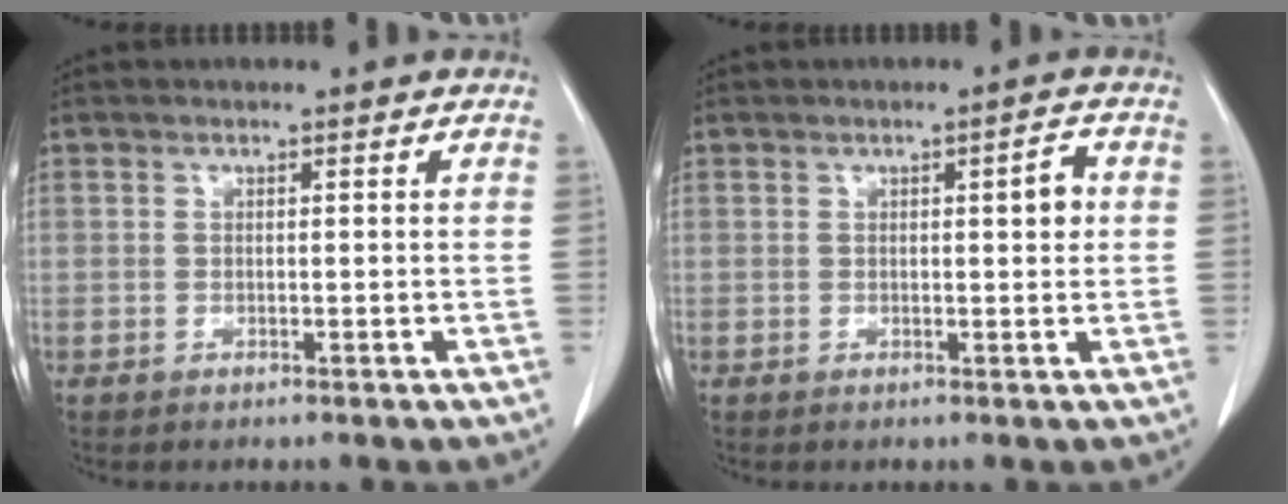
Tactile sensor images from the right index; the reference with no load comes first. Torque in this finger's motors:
{"motor_torque": [0.38, 0.01, 0.05, 0.03]}